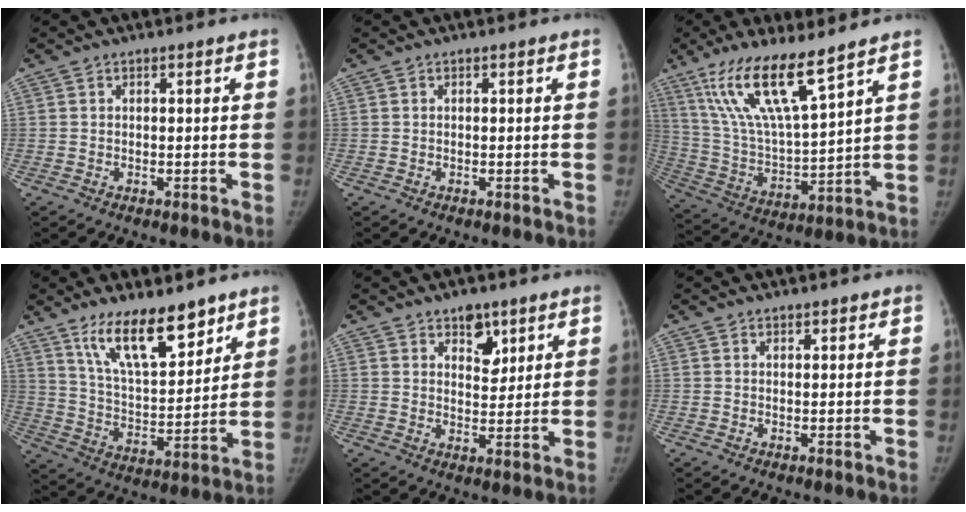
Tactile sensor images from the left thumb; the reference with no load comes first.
{"total": 0.0}
{"total": 16.9, "force": [11.1, 3.2, 12.4], "torque": [-0.229, -0.057, 0.225]}
{"total": 15.6, "force": [10.8, 5.7, 9.8], "torque": [-0.130, -0.068, 0.199]}
{"total": 5.8, "force": [3.6, 3.4, 3.1], "torque": [-0.015, -0.023, 0.056]}
{"total": 0.8, "force": [0.7, 0.4, 0.2], "torque": [0.002, -0.005, 0.010]}